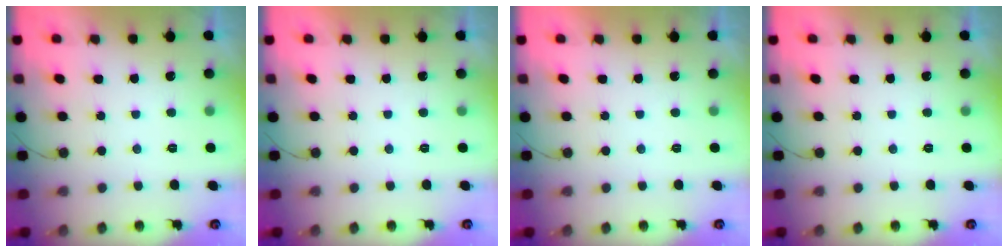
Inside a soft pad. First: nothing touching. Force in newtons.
{"total": 1.6, "press": 1.6, "slide": 0.0}
{"total": 1.8, "press": 1.8, "slide": 0.0}
{"total": 0.0}